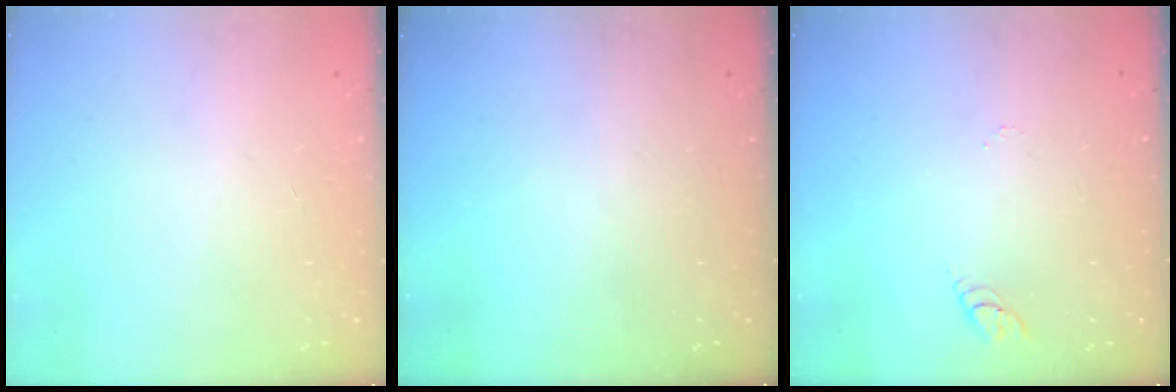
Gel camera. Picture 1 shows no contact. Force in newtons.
{"total": 0.0}
{"total": 3.1, "press": 3.1, "slide": 0.3}